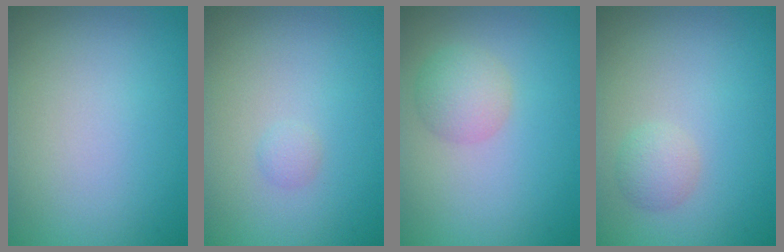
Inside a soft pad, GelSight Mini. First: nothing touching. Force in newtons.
{"total": 0.6, "press": 0.6, "slide": 0.0}
{"total": 2.7, "press": 2.7, "slide": 0.1}
{"total": 1.6, "press": 1.6, "slide": 0.1}